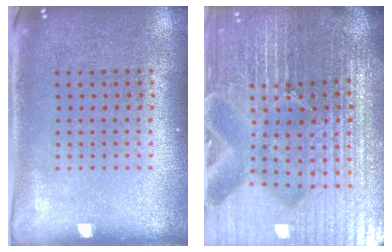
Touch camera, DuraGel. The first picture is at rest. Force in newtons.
{"total": 7.2, "press": 6.2, "slide": 3.5}